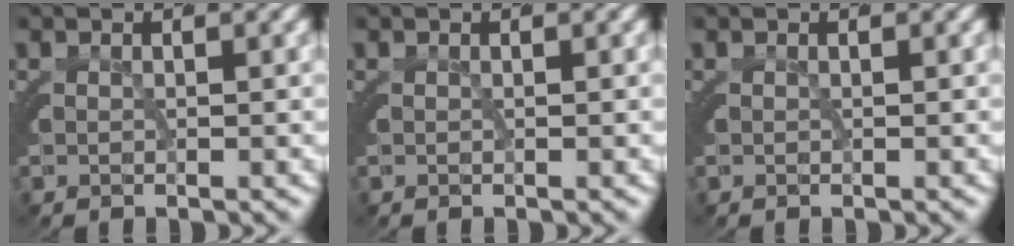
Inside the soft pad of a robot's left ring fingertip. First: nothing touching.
{"total": 0.0}
{"total": 0.0}